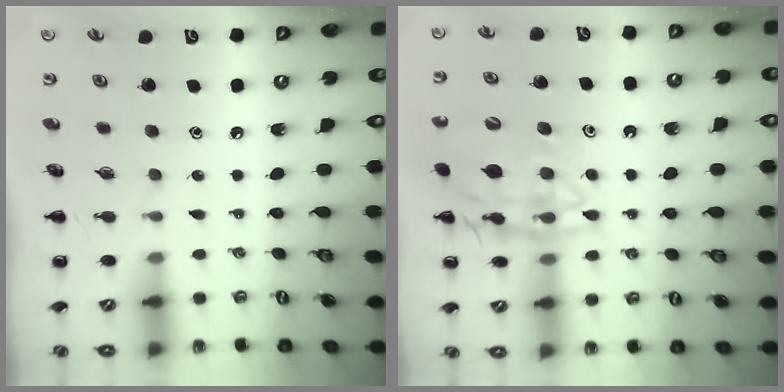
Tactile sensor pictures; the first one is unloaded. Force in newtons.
{"total": 17.9, "press": 17.7, "slide": 2.8}